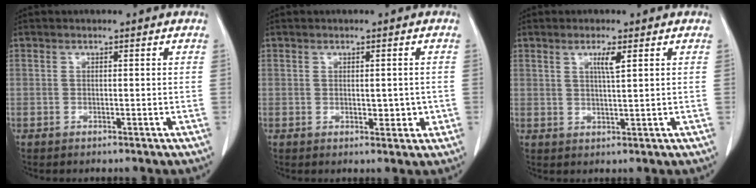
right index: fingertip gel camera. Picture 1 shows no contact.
{"total": 2.5, "force": [-0.2, 1.4, 2.1], "torque": [-0.024, -0.001, 0.004]}
{"total": 2.6, "force": [1.2, -0.1, 2.4], "torque": [-0.046, -0.003, 0.021]}